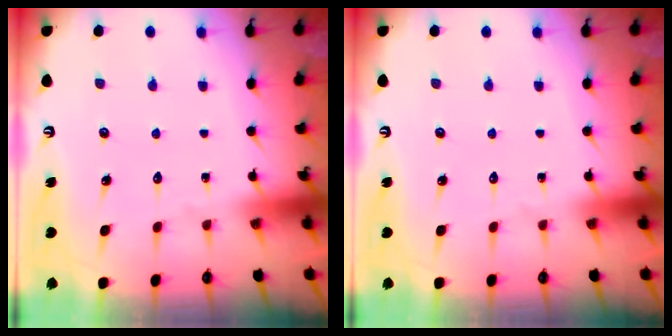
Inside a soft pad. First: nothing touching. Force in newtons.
{"total": 0.0}